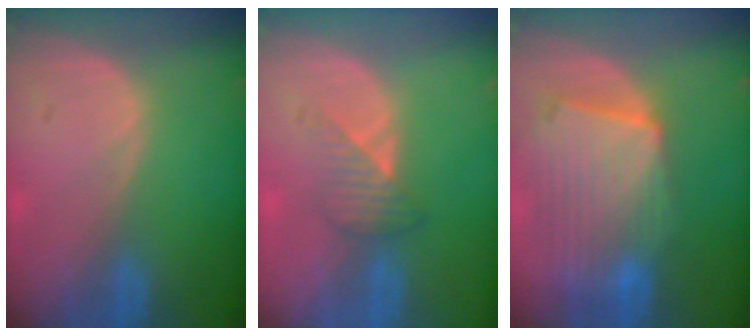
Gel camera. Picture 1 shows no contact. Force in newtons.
{"total": 3.4, "press": 3.1, "slide": 1.4}
{"total": 10.7, "press": 9.3, "slide": 5.4}